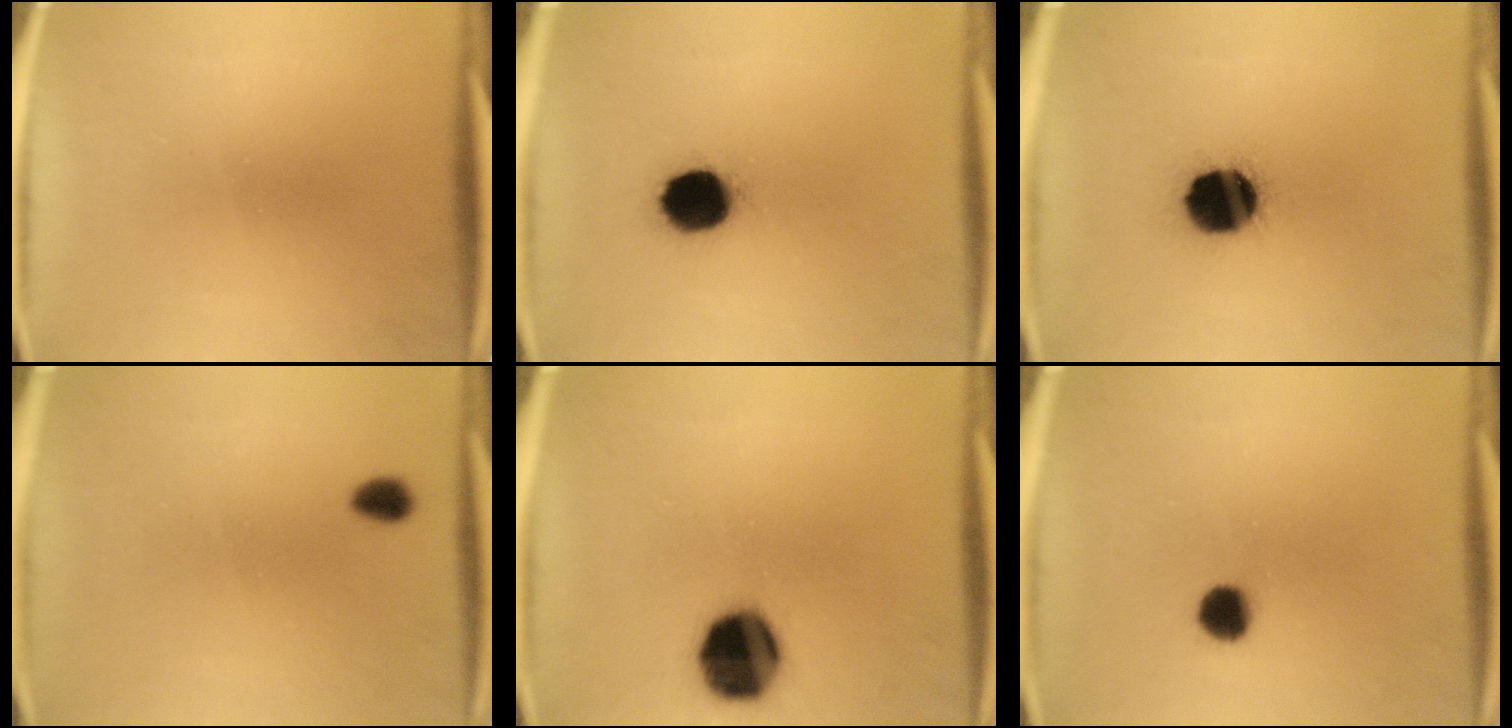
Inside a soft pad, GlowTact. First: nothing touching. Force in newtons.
{"total": 11.5}
{"total": 15.3}
{"total": 3.0}
{"total": 15.3}
{"total": 4.8}